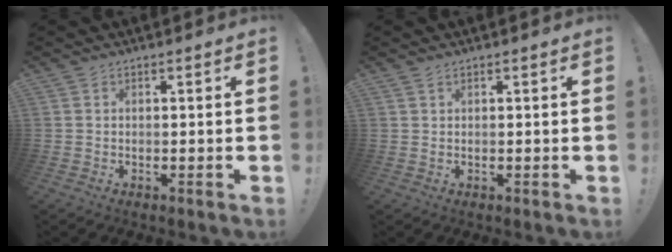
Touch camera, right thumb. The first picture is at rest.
{"total": 0.8, "force": [0.6, 0.2, 0.4], "torque": [-0.005, -0.003, 0.012]}